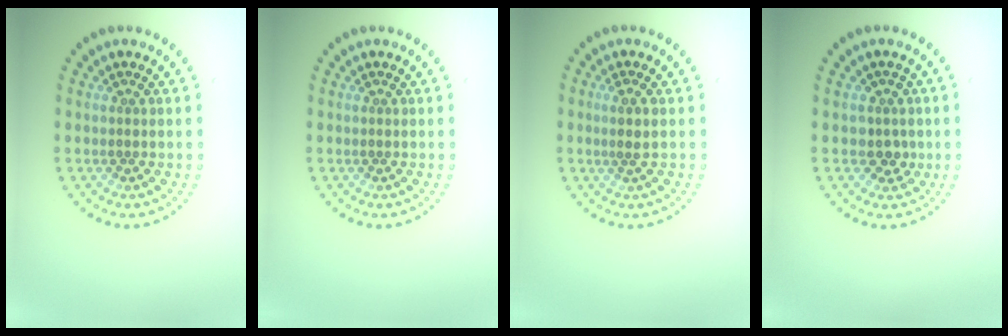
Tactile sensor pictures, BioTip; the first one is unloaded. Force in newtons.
{"total": 0.0}
{"total": 1.0, "press": 0.8, "slide": 0.6}
{"total": 1.9, "press": 1.6, "slide": 1.0}